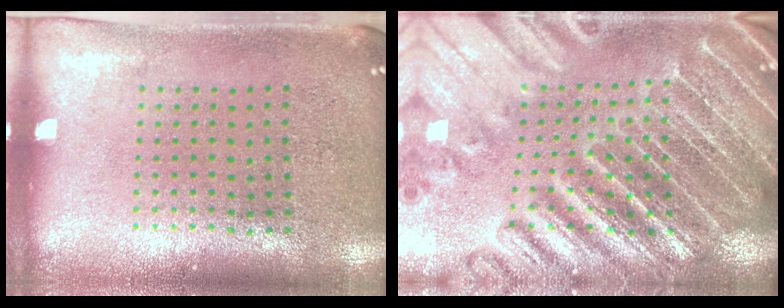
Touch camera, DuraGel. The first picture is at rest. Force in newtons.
{"total": 4.5, "press": 4.1, "slide": 1.9}